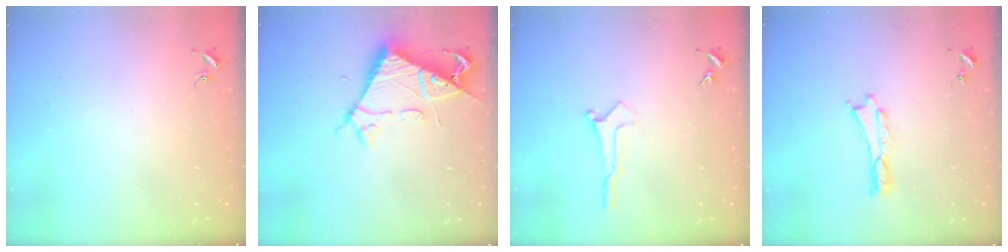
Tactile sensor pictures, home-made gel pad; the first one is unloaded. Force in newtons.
{"total": 7.1, "press": 7.0, "slide": 0.8}
{"total": 0.0}
{"total": 0.0}